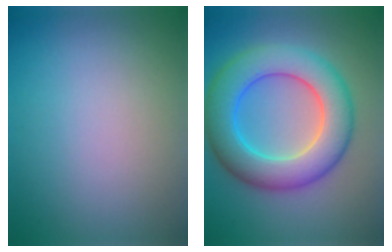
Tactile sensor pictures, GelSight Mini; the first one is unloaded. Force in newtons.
{"total": 9.0, "press": 9.0, "slide": 0.1}